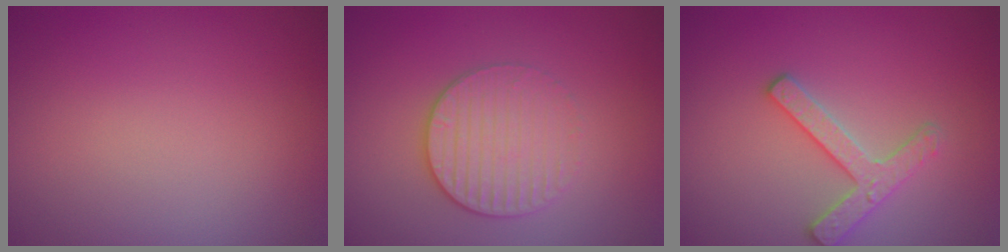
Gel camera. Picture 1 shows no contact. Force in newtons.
{"total": 3.1, "press": 2.8, "slide": 1.2}
{"total": 2.7, "press": 2.6, "slide": 0.7}